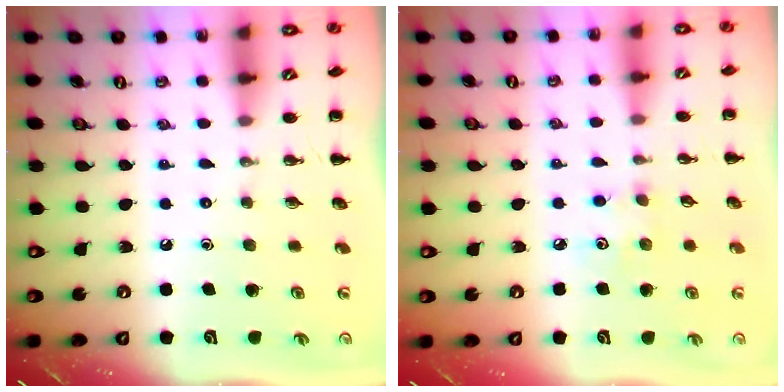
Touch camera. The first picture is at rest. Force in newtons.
{"total": 3.9, "press": 3.8, "slide": 1.0}